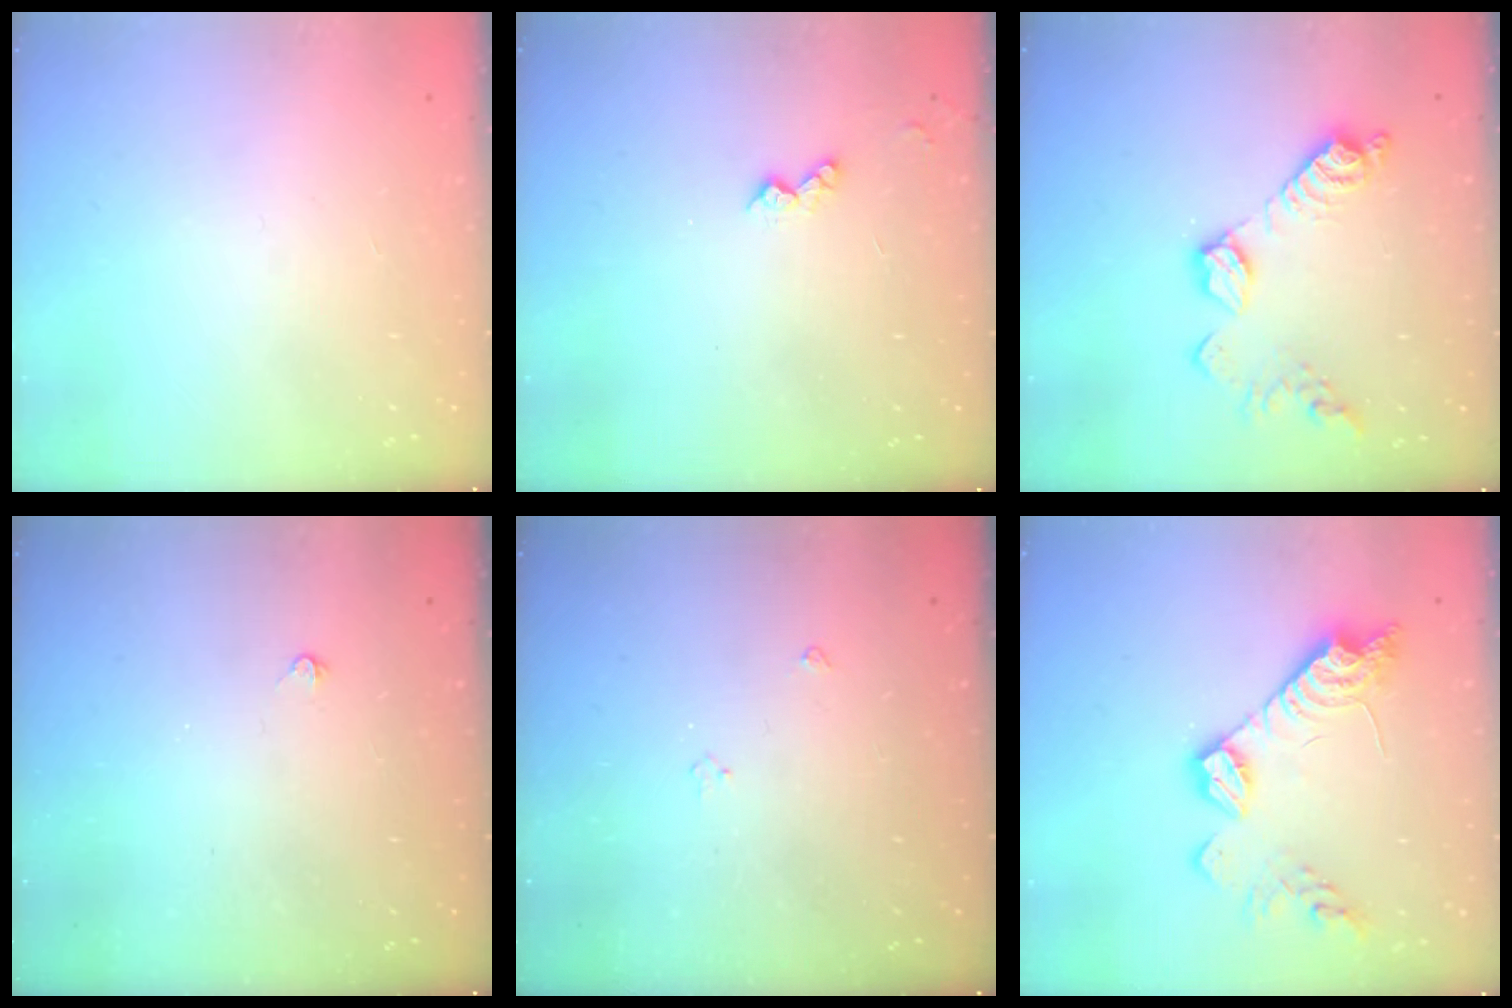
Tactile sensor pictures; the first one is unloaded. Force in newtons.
{"total": 4.0, "press": 4.0, "slide": 0.6}
{"total": 12.8, "press": 12.8, "slide": 0.8}
{"total": 2.4, "press": 2.4, "slide": 0.5}
{"total": 3.0, "press": 2.9, "slide": 0.5}
{"total": 14.6, "press": 14.5, "slide": 0.6}